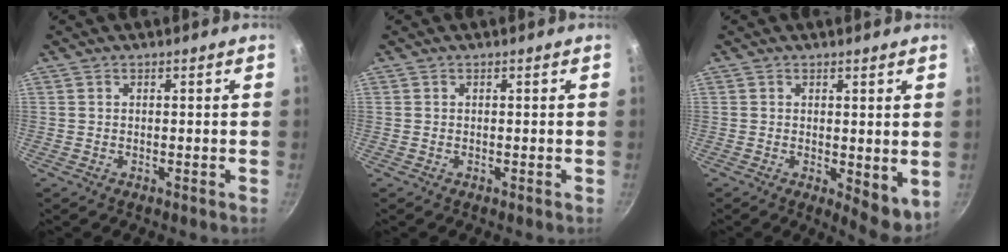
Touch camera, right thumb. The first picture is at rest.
{"total": 0.0}
{"total": 6.3, "force": [0.1, 2.8, 5.7], "torque": [-0.066, -0.014, 0.005]}